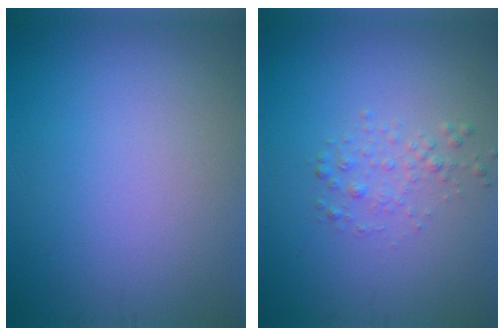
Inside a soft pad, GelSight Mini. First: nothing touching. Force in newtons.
{"total": 1.4, "press": 1.4, "slide": 0.1}